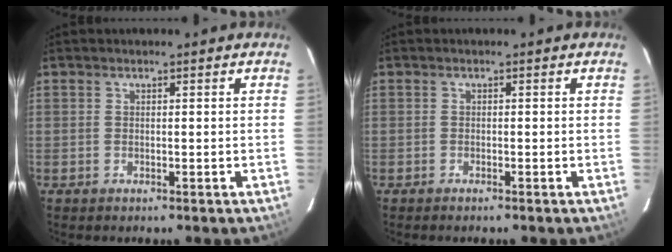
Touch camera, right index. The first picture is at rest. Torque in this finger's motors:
{"motor_torque": [0.03, 0.03, 0.09, 0.01]}